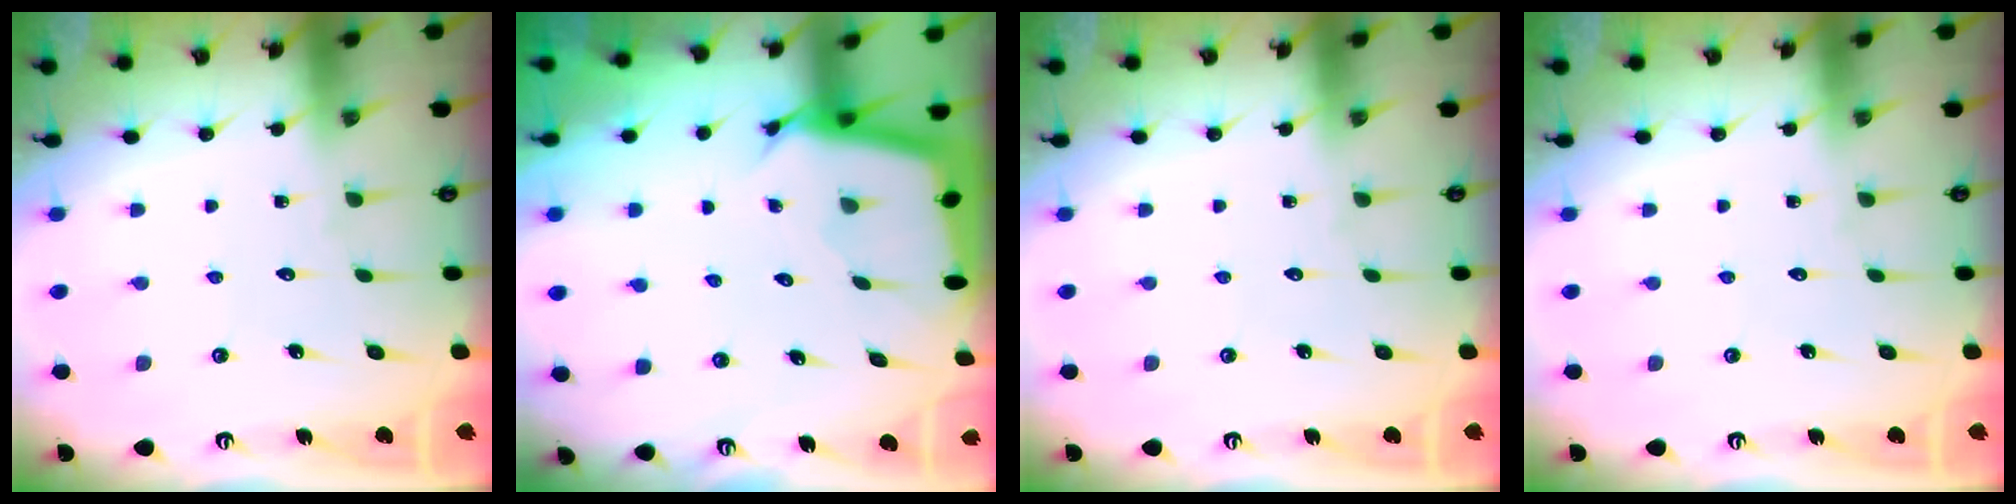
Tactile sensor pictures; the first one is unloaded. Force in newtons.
{"total": 2.5, "press": 2.5, "slide": 0.1}
{"total": 0.0}
{"total": 0.0}